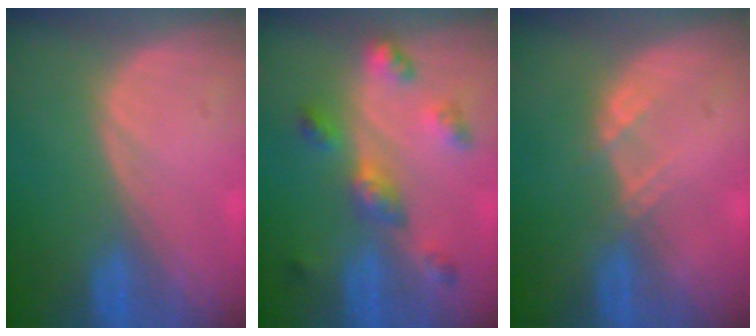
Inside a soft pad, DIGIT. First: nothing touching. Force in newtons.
{"total": 6.5, "press": 5.8, "slide": 2.8}
{"total": 1.5, "press": 1.4, "slide": 0.2}